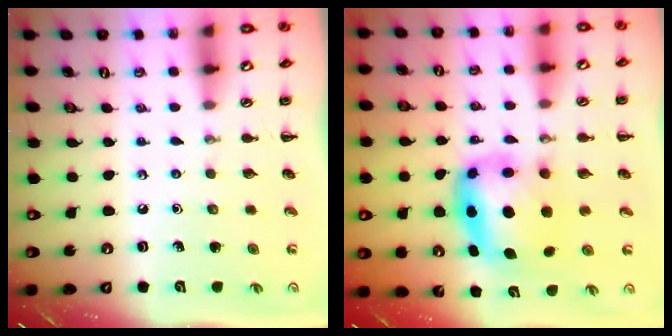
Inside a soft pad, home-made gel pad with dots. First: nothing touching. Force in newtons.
{"total": 6.0, "press": 5.9, "slide": 1.4}